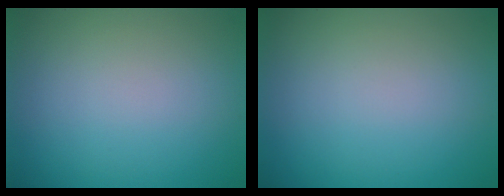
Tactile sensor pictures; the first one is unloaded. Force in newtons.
{"total": 0.0}